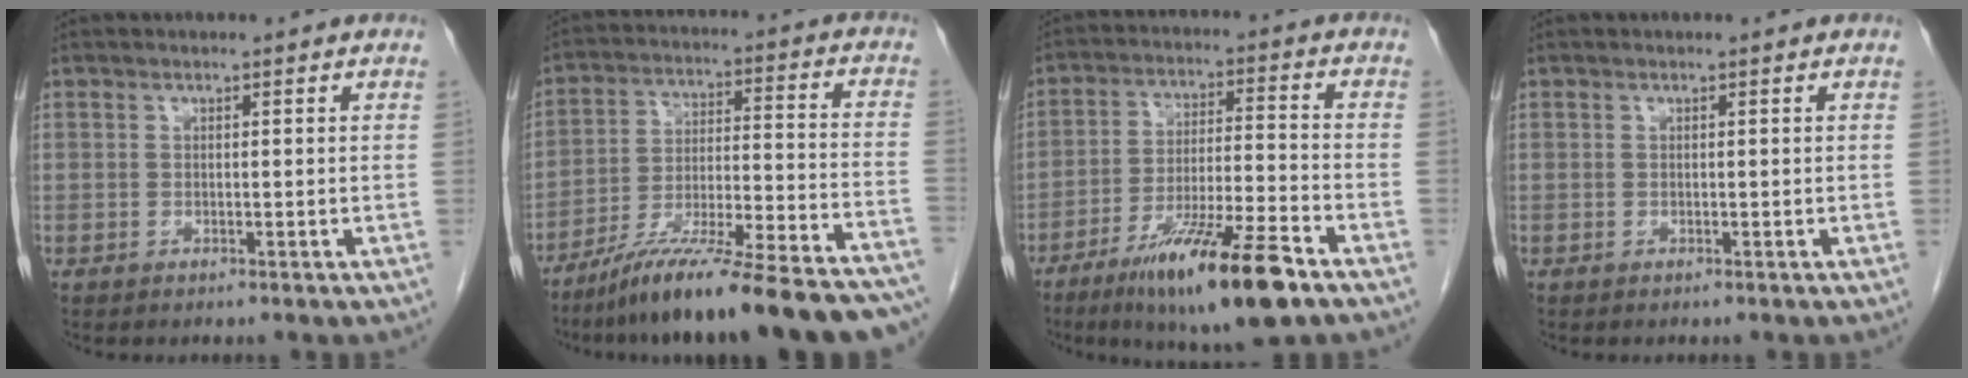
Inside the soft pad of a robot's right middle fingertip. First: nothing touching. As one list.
[{"total": 25.4, "force": [-21.4, 1.2, 13.6], "torque": [-0.155, -0.009, -0.327]}, {"total": 15.3, "force": [-9.4, 1.1, 12.0], "torque": [-0.206, -0.030, -0.159]}, {"total": 0.0}]